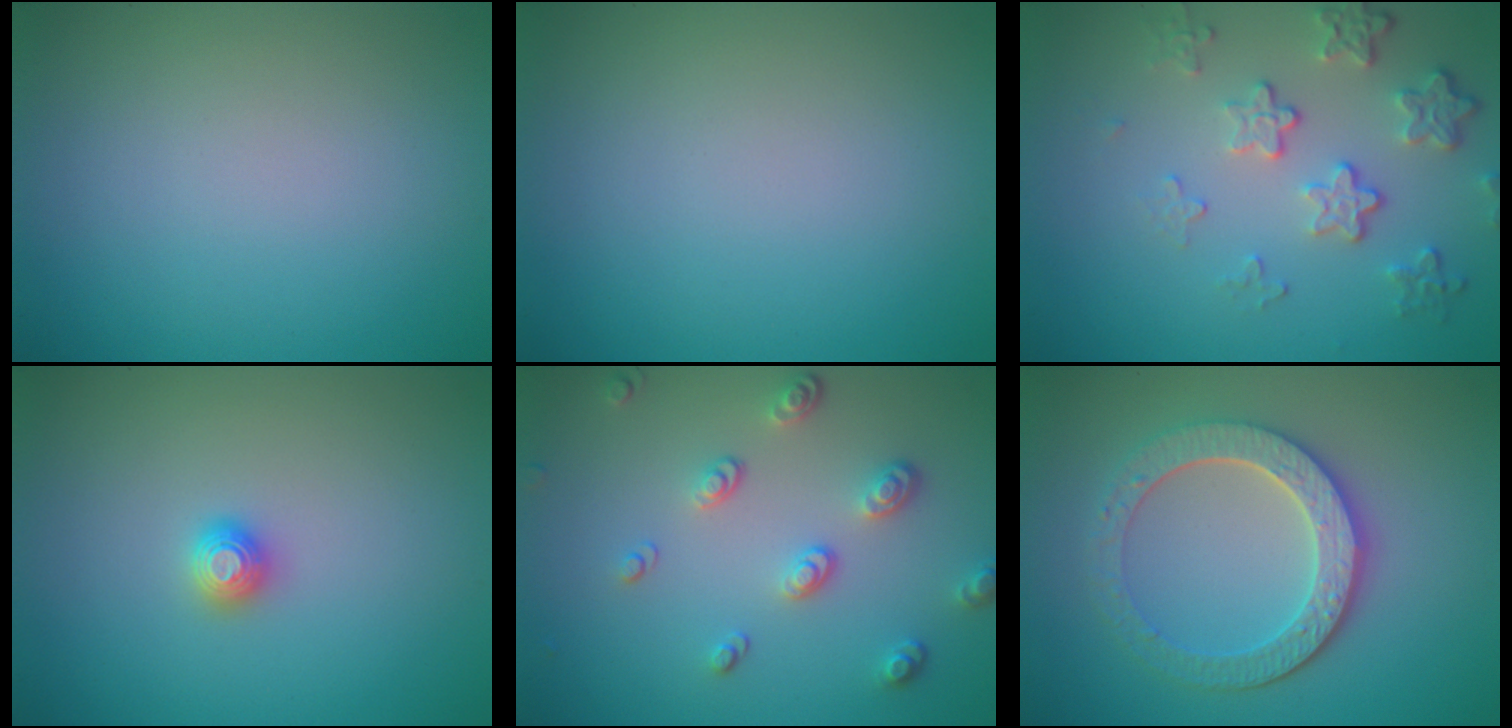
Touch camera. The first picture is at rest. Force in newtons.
{"total": 0.0}
{"total": 4.1, "press": 3.1, "slide": 2.7}
{"total": 1.1, "press": 1.1, "slide": 0.0}
{"total": 3.3, "press": 2.6, "slide": 2.1}
{"total": 4.9, "press": 4.3, "slide": 2.4}